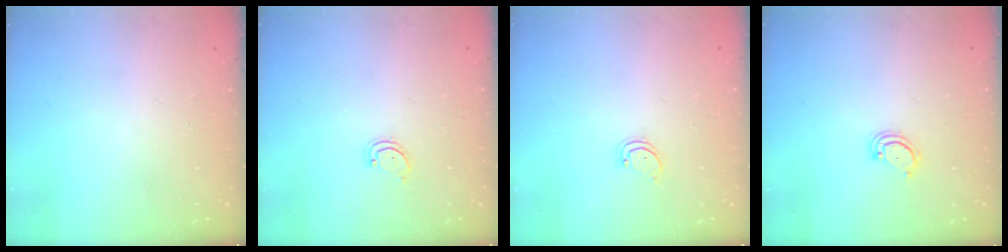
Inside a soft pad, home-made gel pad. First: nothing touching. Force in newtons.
{"total": 2.3, "press": 2.3, "slide": 0.1}
{"total": 2.3, "press": 2.3, "slide": 0.1}
{"total": 3.5, "press": 3.5, "slide": 0.3}